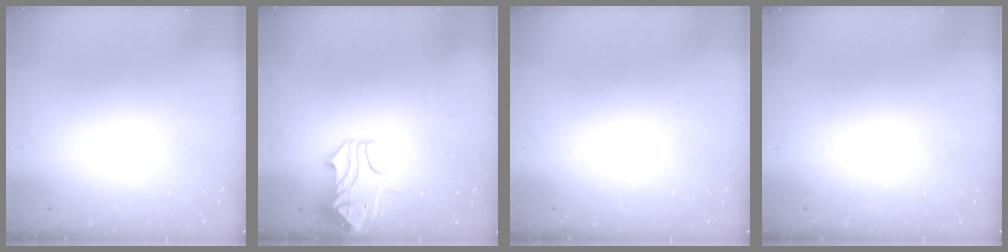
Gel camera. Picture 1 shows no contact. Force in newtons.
{"total": 2.1, "press": 1.5, "slide": 1.5}
{"total": 0.0}
{"total": 0.0}